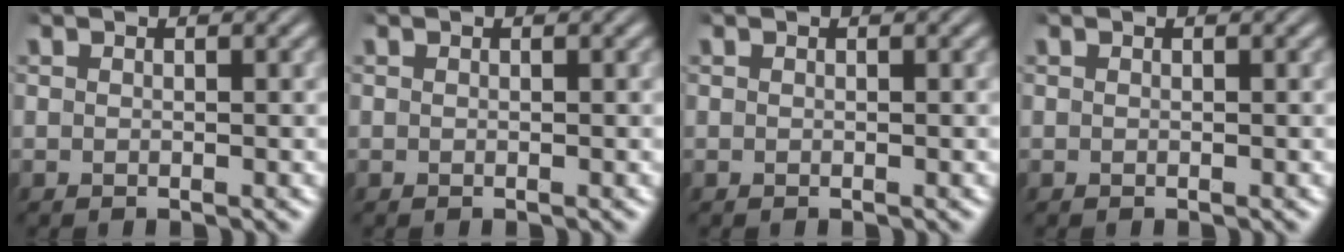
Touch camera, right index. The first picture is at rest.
{"total": 0.0}
{"total": 0.0}
{"total": 0.0}